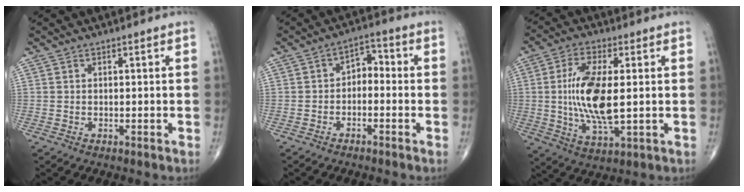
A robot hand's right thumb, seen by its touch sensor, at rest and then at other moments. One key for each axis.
{"total": 4.3, "fx": -1.0, "fy": 2.9, "fz": 3.0, "tx": -0.031, "ty": 0.031, "tz": -0.028}
{"total": 13.5, "fx": 0.4, "fy": 5.1, "fz": 12.5, "tx": -0.253, "ty": -0.013, "tz": 0.011}